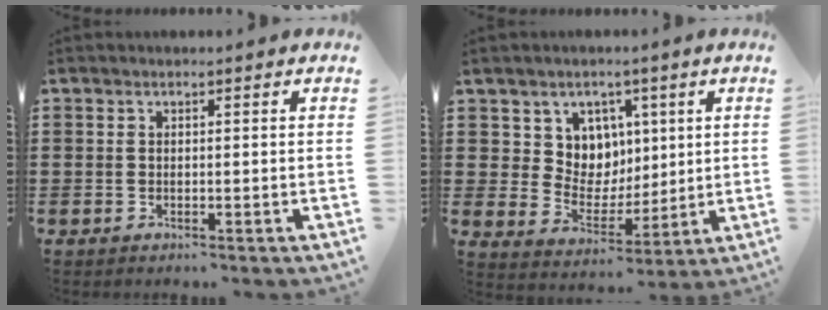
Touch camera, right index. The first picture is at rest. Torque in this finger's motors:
{"motor_torque": [0.57, 0.09, 0.15, 0.03]}